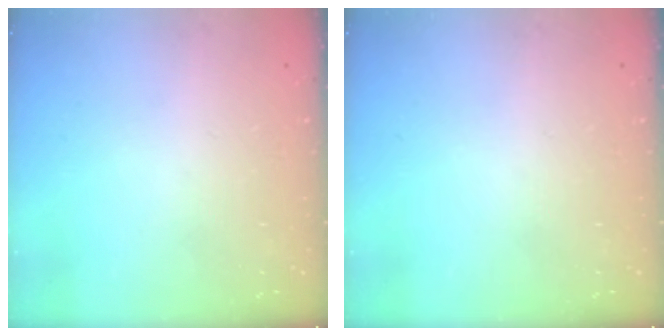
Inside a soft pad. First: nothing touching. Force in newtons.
{"total": 0.0}